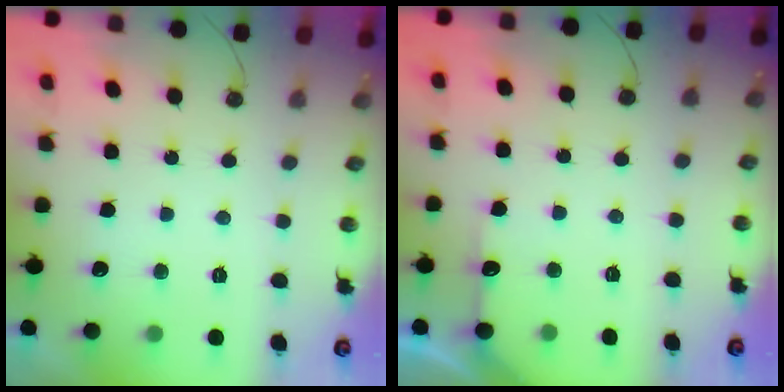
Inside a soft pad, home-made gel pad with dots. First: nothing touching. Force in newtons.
{"total": 4.2, "press": 4.2, "slide": 0.5}